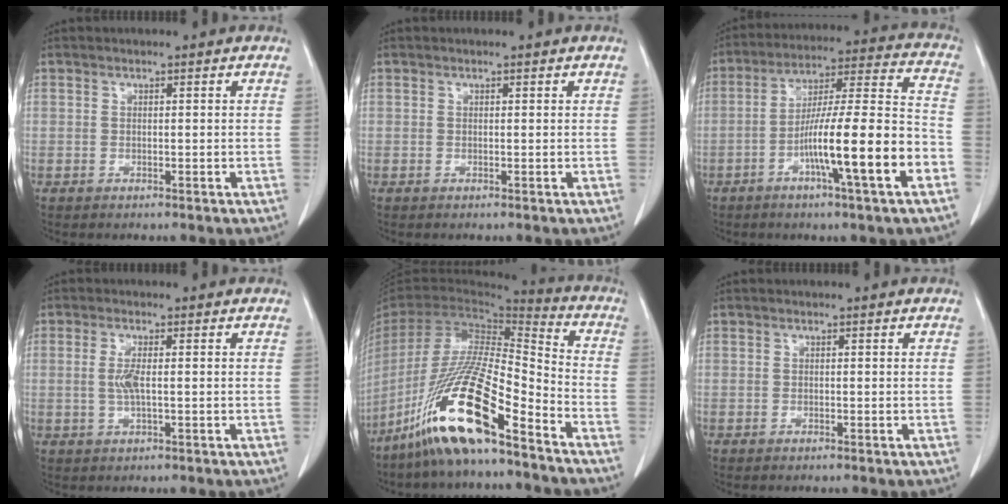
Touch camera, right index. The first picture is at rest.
{"total": 0.0}
{"total": 16.7, "force": [-6.3, 0.3, 15.5], "torque": [-0.260, 0.003, -0.103]}
{"total": 2.9, "force": [0.0, 0.5, 2.8], "torque": [-0.063, -0.002, 0.001]}
{"total": 19.5, "force": [-12.4, 2.1, 14.8], "torque": [-0.313, -0.040, -0.237]}
{"total": 0.0}